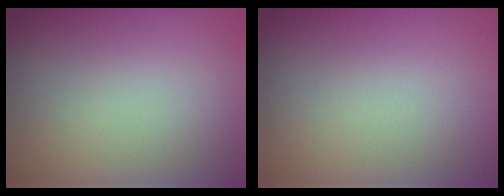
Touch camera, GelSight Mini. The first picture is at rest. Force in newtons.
{"total": 0.0}